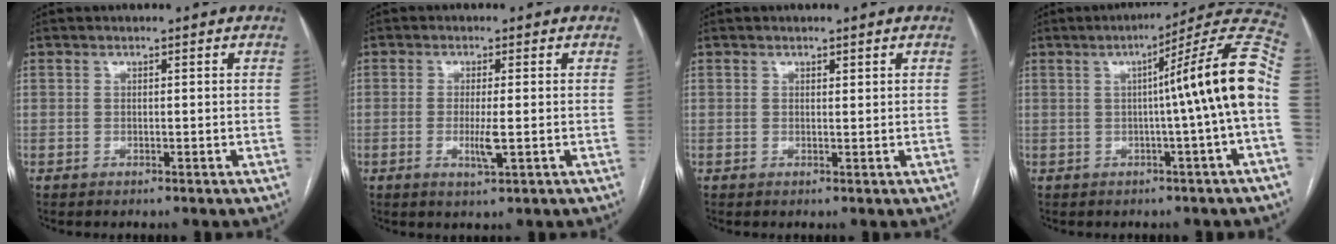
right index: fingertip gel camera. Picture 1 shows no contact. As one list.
[{"total": 3.1, "force": [-0.6, 0.3, 3.0], "torque": [-0.061, -0.007, -0.009]}, {"total": 0.5, "force": [0.4, 0.2, 0.3], "torque": [-0.006, -0.003, 0.005]}, {"total": 14.0, "force": [-0.4, -1.9, 13.9], "torque": [-0.175, 0.027, -0.012]}]